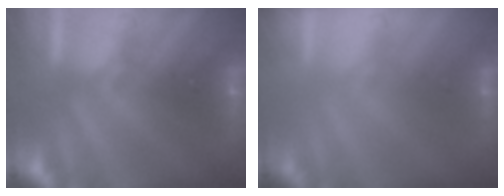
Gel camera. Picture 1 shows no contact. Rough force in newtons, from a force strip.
{"total": 1.7}